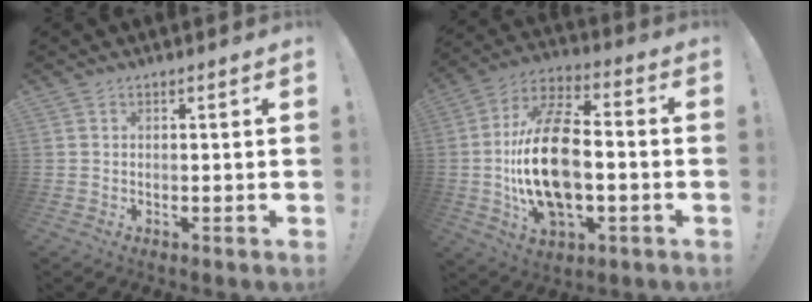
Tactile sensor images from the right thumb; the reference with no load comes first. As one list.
[{"total": 21.6, "force": [-2.1, 12.0, 17.8], "torque": [-0.337, 0.014, -0.033]}]